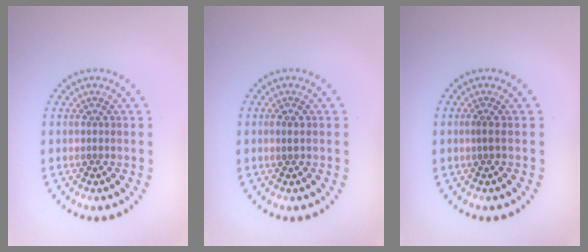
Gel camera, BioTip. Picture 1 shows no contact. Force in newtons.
{"total": 0.8, "press": 0.8, "slide": 0.2}
{"total": 0.6, "press": 0.3, "slide": 0.5}